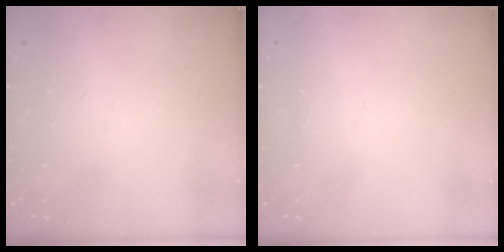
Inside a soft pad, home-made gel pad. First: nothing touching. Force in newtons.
{"total": 1.5, "press": 1.5, "slide": 0.1}